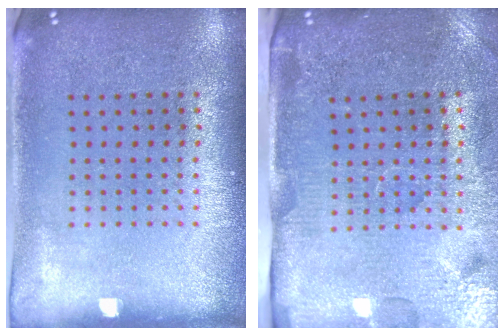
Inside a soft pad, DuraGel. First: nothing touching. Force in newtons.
{"total": 4.4, "press": 3.9, "slide": 2.2}